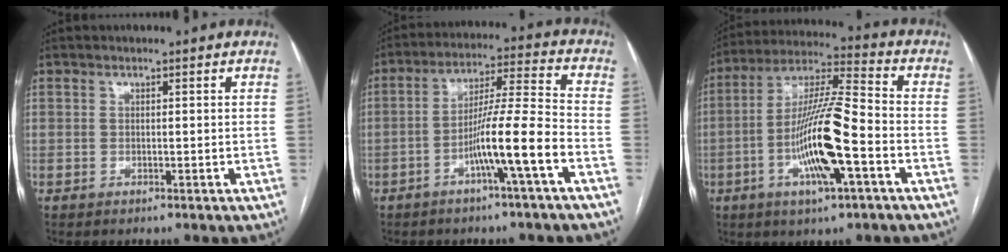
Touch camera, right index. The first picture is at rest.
{"total": 10.3, "force": [-4.5, -1.1, 9.2], "torque": [-0.166, 0.011, -0.078]}
{"total": 15.1, "force": [-4.6, 1.5, 14.3], "torque": [-0.276, 0.000, -0.083]}